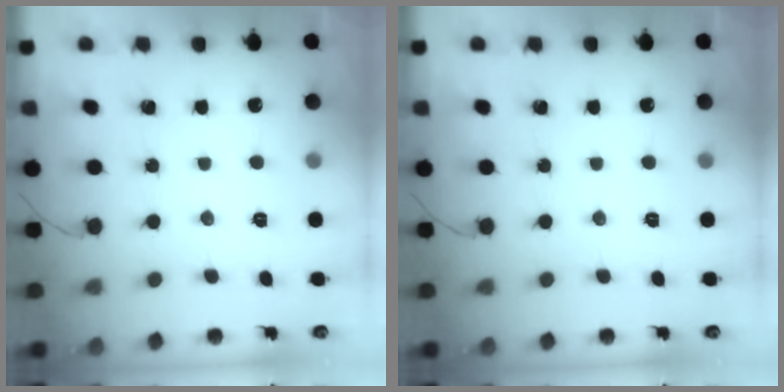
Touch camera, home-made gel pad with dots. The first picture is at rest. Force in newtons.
{"total": 0.0}